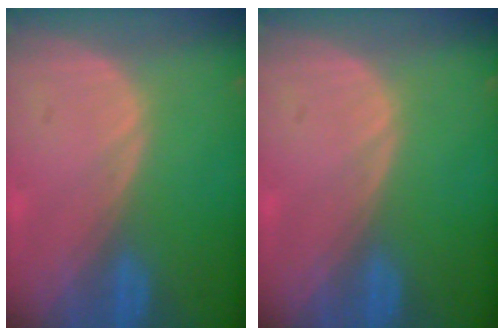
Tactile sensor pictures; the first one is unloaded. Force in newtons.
{"total": 0.0}